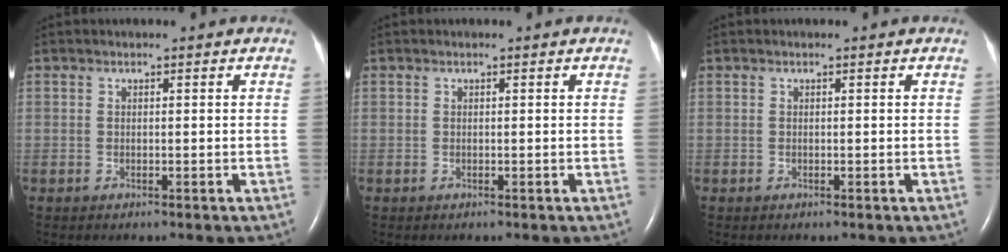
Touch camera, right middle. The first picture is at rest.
{"total": 0.0}
{"total": 0.0}